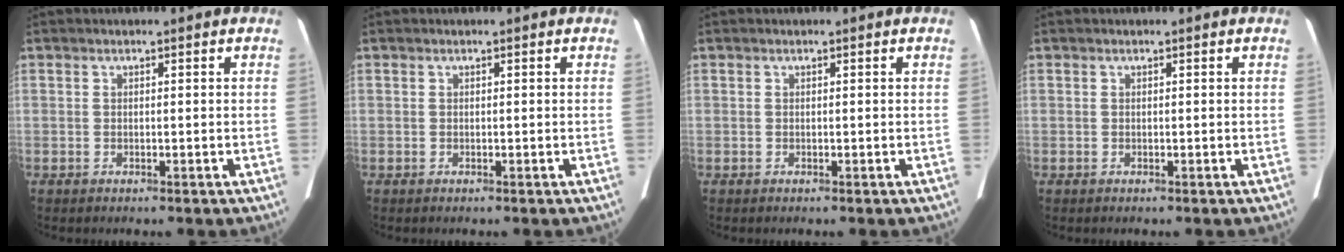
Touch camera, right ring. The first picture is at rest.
{"total": 0.0}
{"total": 0.0}
{"total": 0.0}